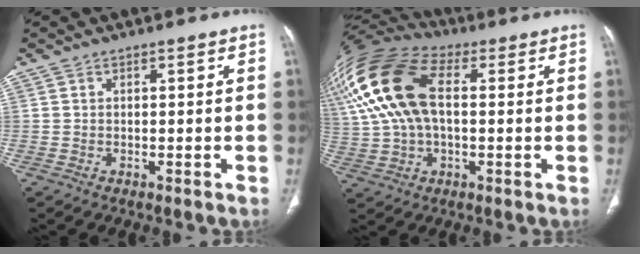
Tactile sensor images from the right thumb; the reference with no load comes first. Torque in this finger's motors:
{"motor_torque": [-0.84, 2.82, 2.35, 0.42, 0.77]}